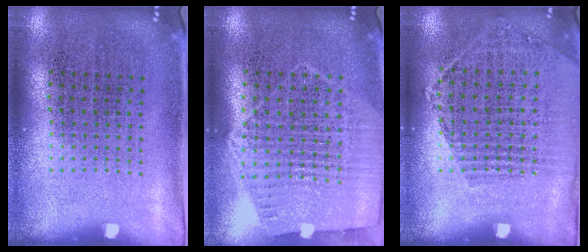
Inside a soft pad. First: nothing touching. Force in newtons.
{"total": 1.2, "press": 1.1, "slide": 0.3}
{"total": 1.1, "press": 1.1, "slide": 0.4}